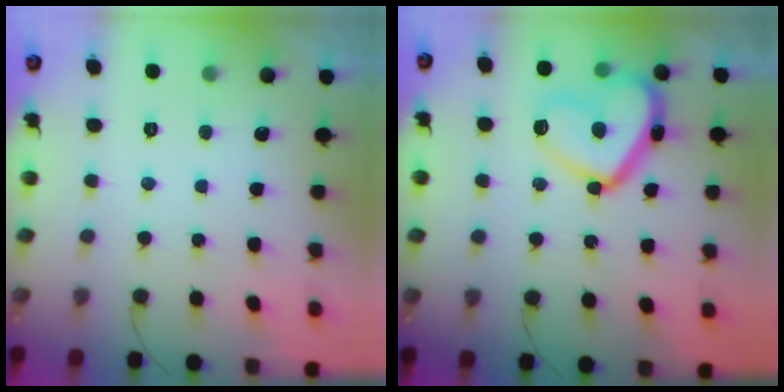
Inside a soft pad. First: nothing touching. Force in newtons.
{"total": 15.7, "press": 15.6, "slide": 1.4}